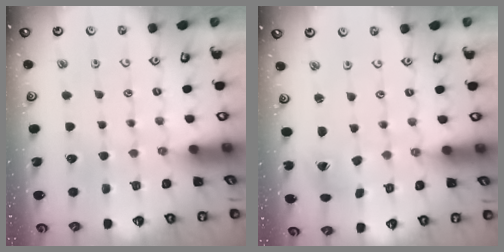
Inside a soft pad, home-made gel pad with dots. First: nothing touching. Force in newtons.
{"total": 1.0, "press": 1.0, "slide": 0.1}